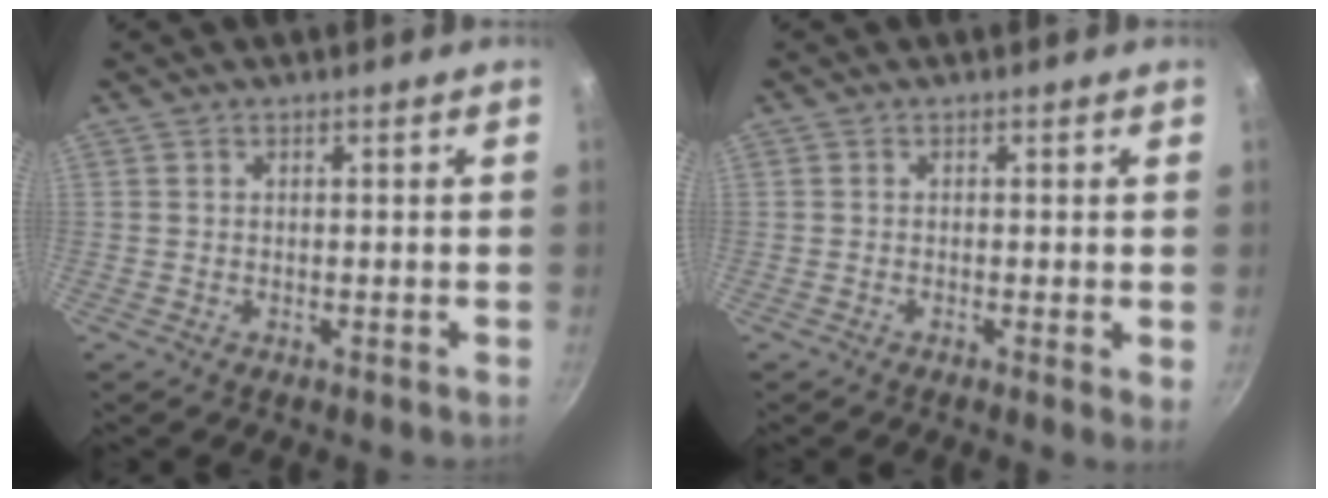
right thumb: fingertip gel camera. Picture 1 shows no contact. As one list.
[{"total": 1.7, "force": [-0.1, 0.3, 1.7], "torque": [-0.023, -0.006, -0.007]}]